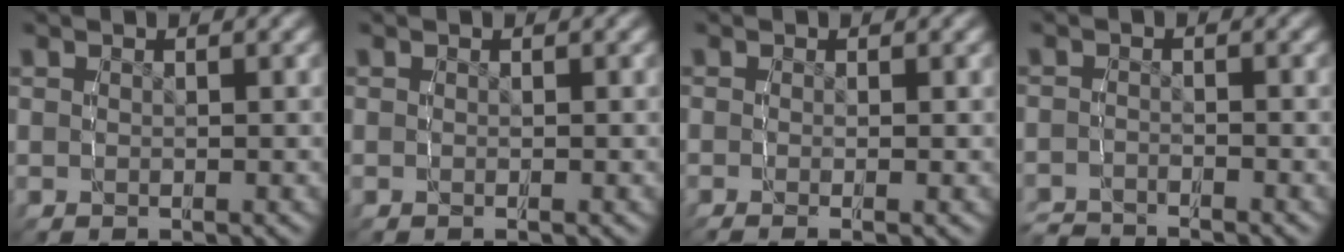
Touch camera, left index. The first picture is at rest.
{"total": 0.0}
{"total": 1.6, "force": [-1.1, 0.2, 1.2], "torque": [-0.025, -0.011, -0.013]}
{"total": 2.6, "force": [-2.6, 0.4, 0.0], "torque": [-0.004, -0.012, -0.045]}